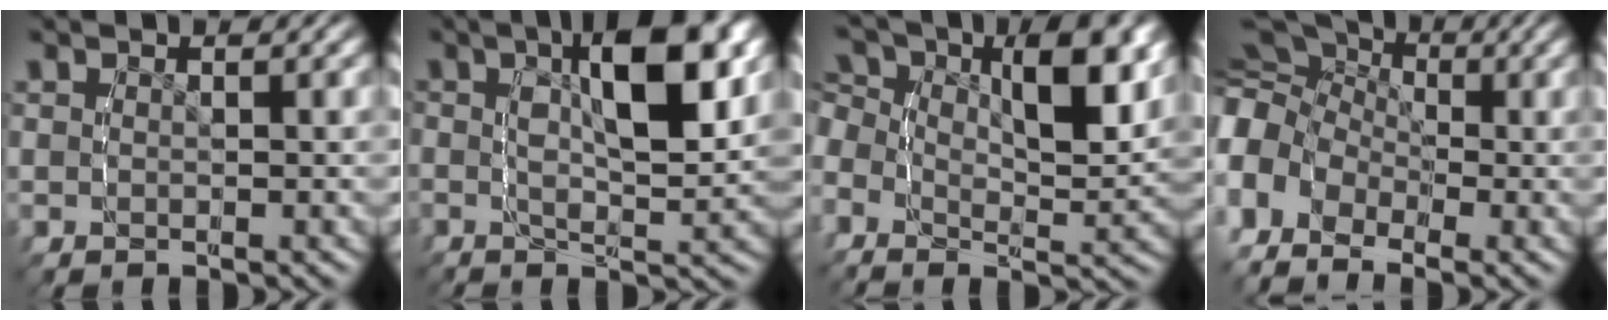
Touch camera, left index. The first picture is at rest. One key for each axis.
{"total": 7.6, "fx": 1.3, "fy": 2.5, "fz": 7.1, "tx": -0.114, "ty": 0.008, "tz": 0.013}
{"total": 7.2, "fx": 1.3, "fy": 4.8, "fz": 5.2, "tx": -0.099, "ty": -0.011, "tz": 0.009}
{"total": 10.3, "fx": 0.0, "fy": 8.9, "fz": 5.1, "tx": -0.110, "ty": -0.012, "tz": -0.016}